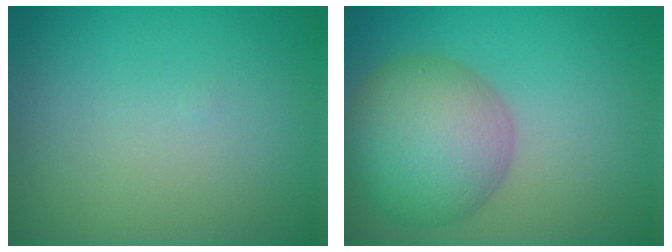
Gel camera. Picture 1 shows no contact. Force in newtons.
{"total": 8.1, "press": 8.1, "slide": 0.3}